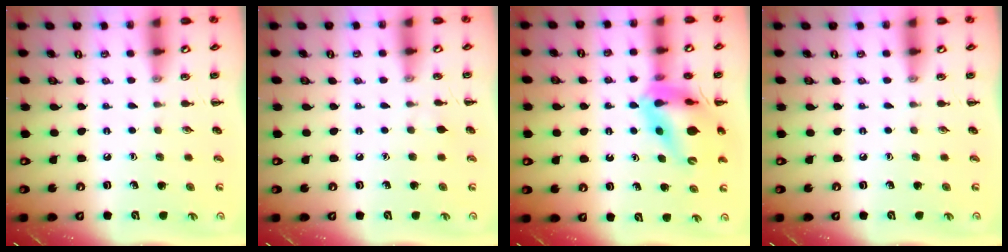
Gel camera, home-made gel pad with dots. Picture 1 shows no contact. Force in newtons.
{"total": 2.7, "press": 2.5, "slide": 1.0}
{"total": 14.3, "press": 13.6, "slide": 4.2}
{"total": 0.0}